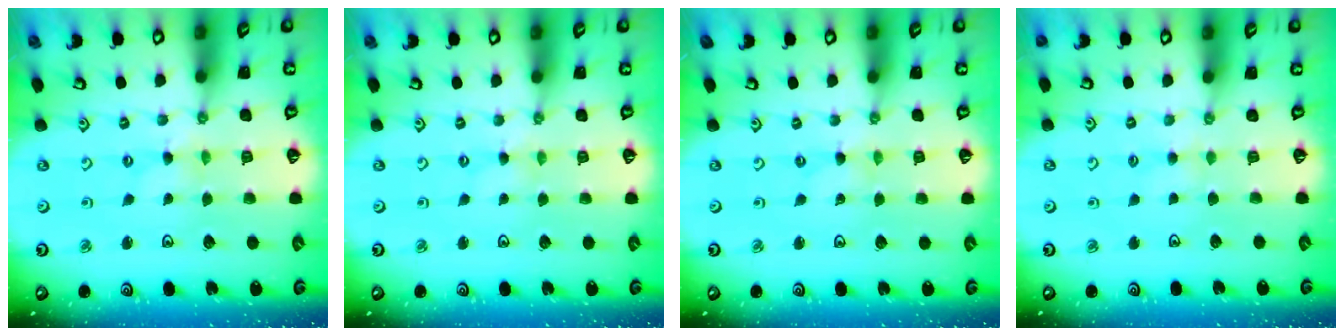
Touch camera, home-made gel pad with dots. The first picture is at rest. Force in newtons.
{"total": 0.0}
{"total": 0.0}
{"total": 2.0, "press": 1.9, "slide": 0.4}